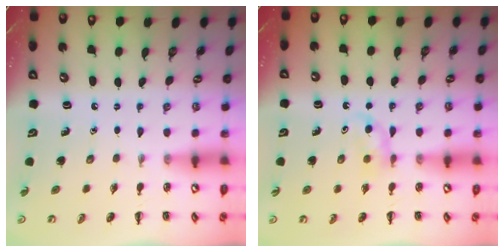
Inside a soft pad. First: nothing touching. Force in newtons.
{"total": 3.5, "press": 3.2, "slide": 1.5}